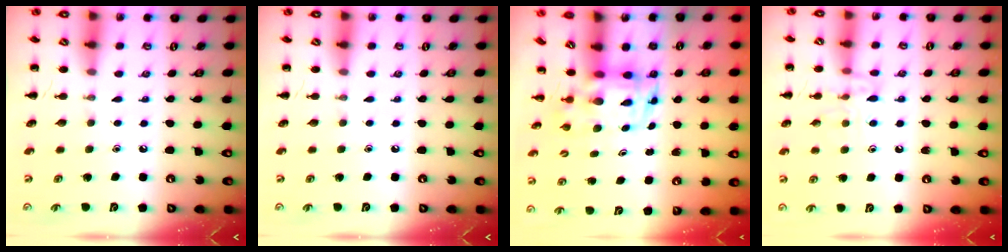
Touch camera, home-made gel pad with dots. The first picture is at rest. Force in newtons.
{"total": 0.0}
{"total": 3.6, "press": 3.5, "slide": 0.7}
{"total": 9.2, "press": 9.1, "slide": 1.4}